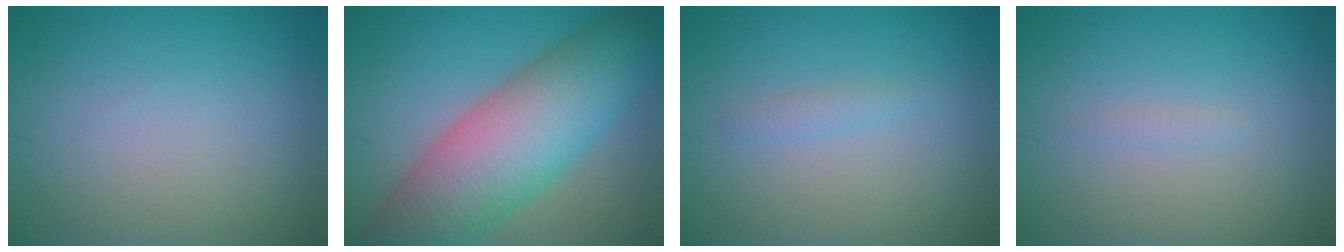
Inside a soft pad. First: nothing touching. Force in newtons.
{"total": 10.7, "press": 10.7, "slide": 0.6}
{"total": 1.0, "press": 0.9, "slide": 0.1}
{"total": 0.6, "press": 0.6, "slide": 0.1}